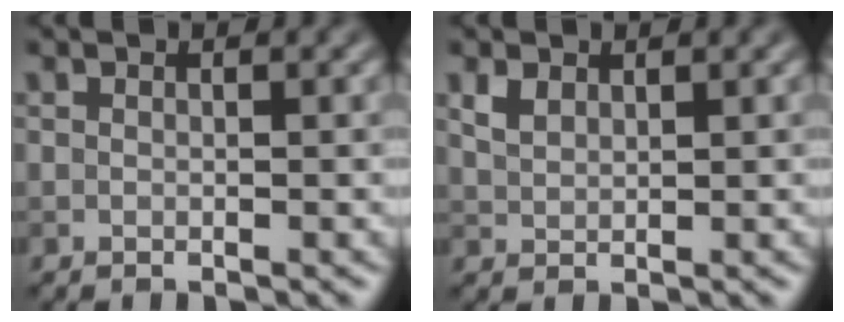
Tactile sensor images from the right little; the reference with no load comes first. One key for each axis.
{"total": 1.6, "fx": 1.1, "fy": 0.9, "fz": 0.8, "tx": -0.021, "ty": 0.002, "tz": 0.025}